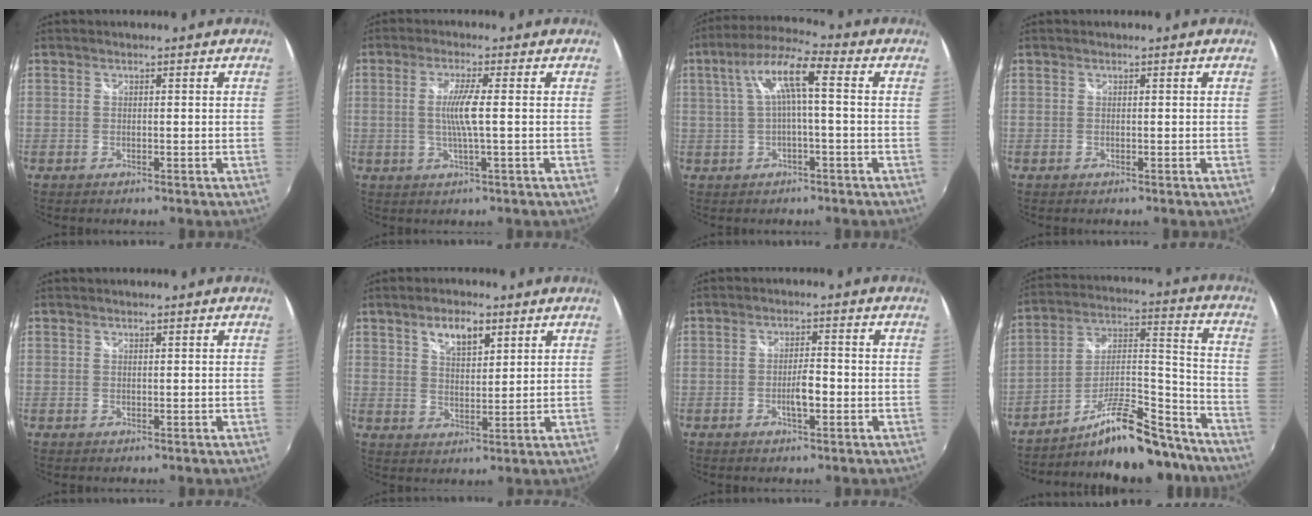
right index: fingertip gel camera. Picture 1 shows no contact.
{"total": 5.1, "force": [-0.1, -0.3, 5.1], "torque": [-0.098, -0.005, 0.000]}
{"total": 8.4, "force": [0.9, 1.4, 8.3], "torque": [-0.161, 0.020, 0.020]}
{"total": 0.0}
{"total": 0.0}
{"total": 6.4, "force": [3.8, 2.9, 4.3], "torque": [-0.070, 0.008, 0.066]}
{"total": 3.7, "force": [-1.3, 1.0, 3.3], "torque": [-0.062, -0.001, -0.021]}
{"total": 17.3, "force": [-14.3, 4.6, 8.6], "torque": [-0.142, 0.037, -0.212]}